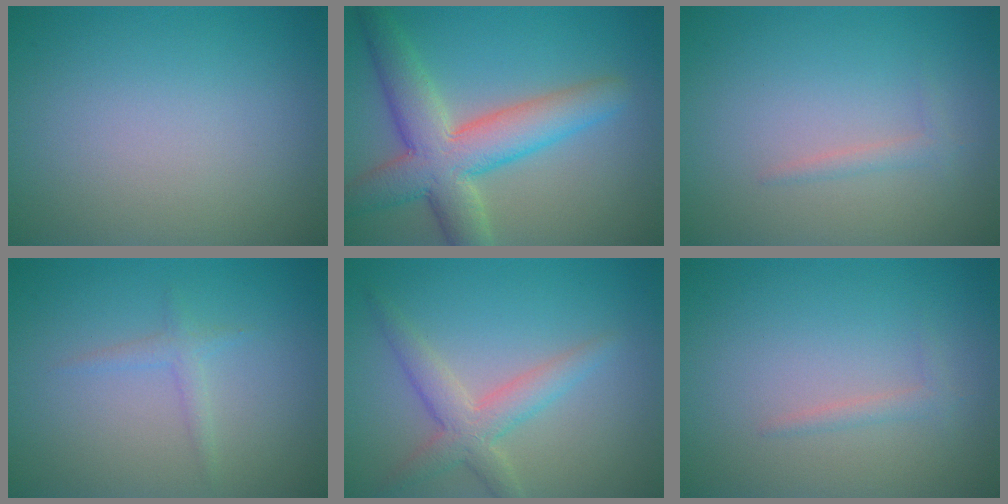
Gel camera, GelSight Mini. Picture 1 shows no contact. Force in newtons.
{"total": 7.8, "press": 7.8, "slide": 0.5}
{"total": 1.0, "press": 1.0, "slide": 0.1}
{"total": 1.1, "press": 1.1, "slide": 0.1}
{"total": 3.4, "press": 3.4, "slide": 0.1}
{"total": 1.0, "press": 1.0, "slide": 0.1}